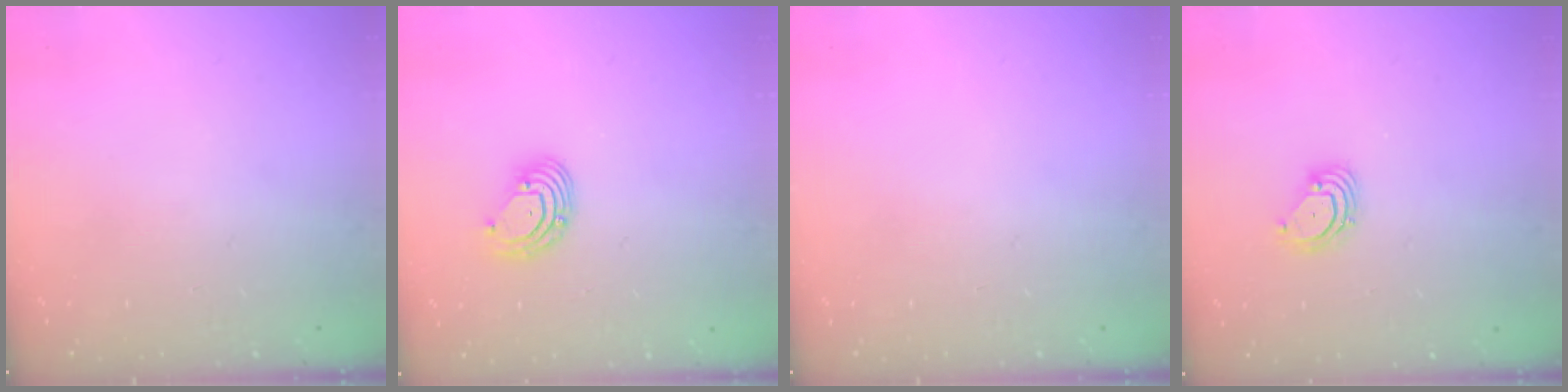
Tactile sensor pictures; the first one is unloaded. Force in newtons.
{"total": 5.6, "press": 5.6, "slide": 0.5}
{"total": 0.0}
{"total": 3.6, "press": 3.6, "slide": 0.3}